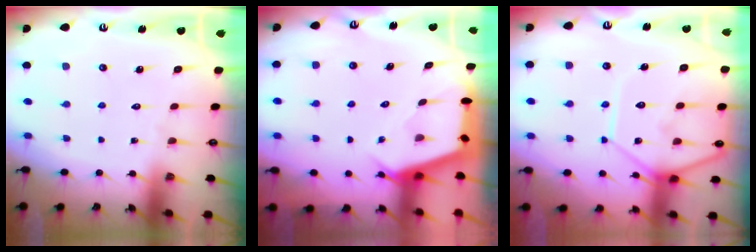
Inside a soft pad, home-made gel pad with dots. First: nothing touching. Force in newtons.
{"total": 2.9, "press": 2.9, "slide": 0.3}
{"total": 11.7, "press": 11.6, "slide": 1.1}